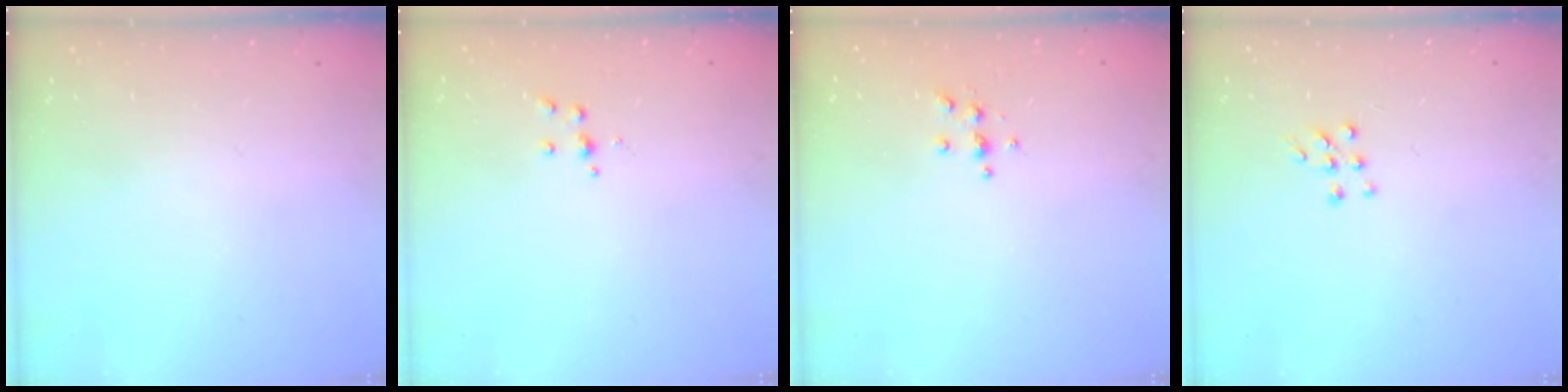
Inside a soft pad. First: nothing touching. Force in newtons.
{"total": 3.5, "press": 3.5, "slide": 0.3}
{"total": 4.4, "press": 4.4, "slide": 0.4}
{"total": 5.6, "press": 5.6, "slide": 0.8}